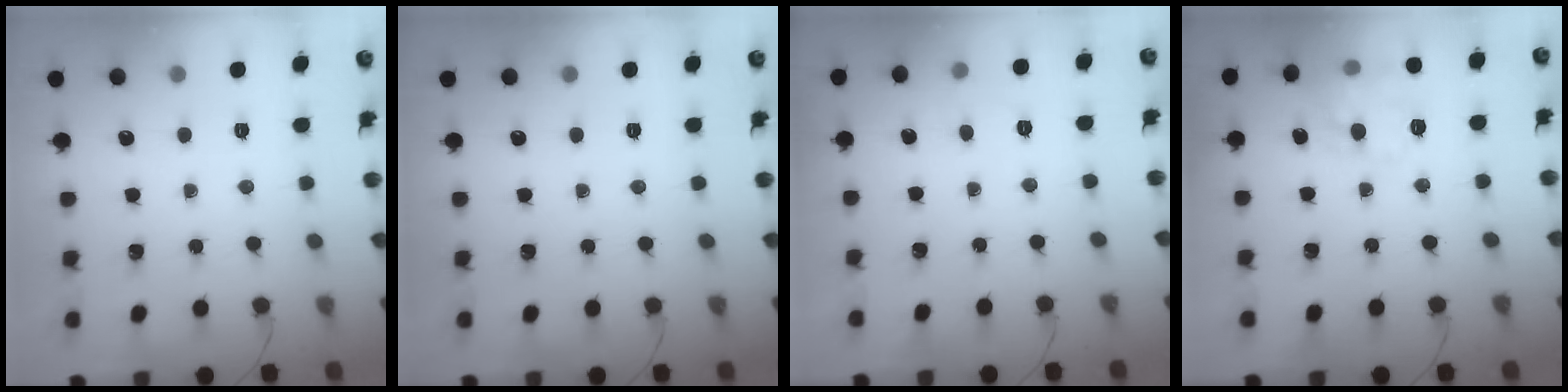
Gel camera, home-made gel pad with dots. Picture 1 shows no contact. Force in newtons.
{"total": 0.0}
{"total": 4.3, "press": 4.1, "slide": 1.0}
{"total": 10.3, "press": 10.3, "slide": 0.7}